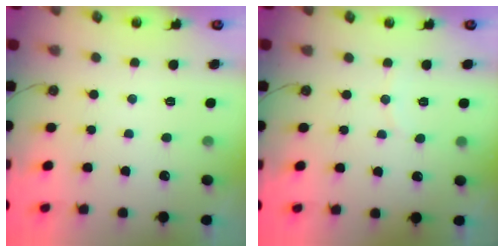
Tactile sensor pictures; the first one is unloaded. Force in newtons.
{"total": 2.3, "press": 2.3, "slide": 0.3}